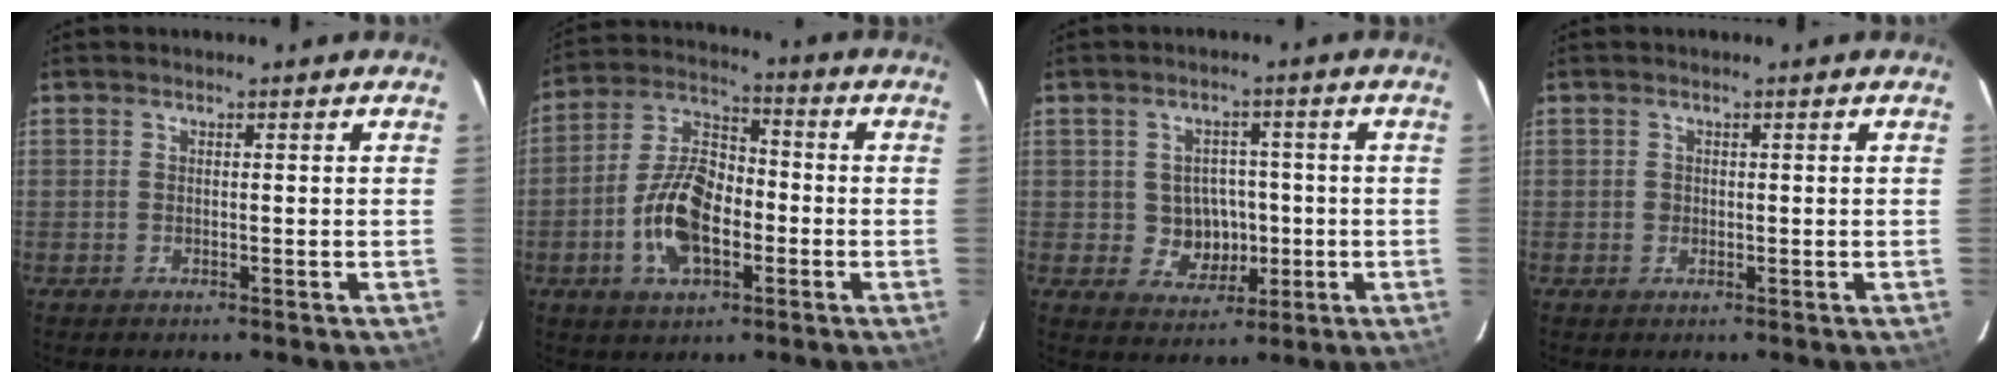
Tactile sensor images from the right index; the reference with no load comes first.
{"total": 12.9, "force": [-3.8, 7.0, 10.1], "torque": [-0.204, 0.016, -0.069]}
{"total": 6.3, "force": [-0.7, 5.9, 2.1], "torque": [-0.046, 0.013, 0.007]}
{"total": 0.8, "force": [-0.1, 0.8, 0.1], "torque": [0.003, 0.001, -0.002]}